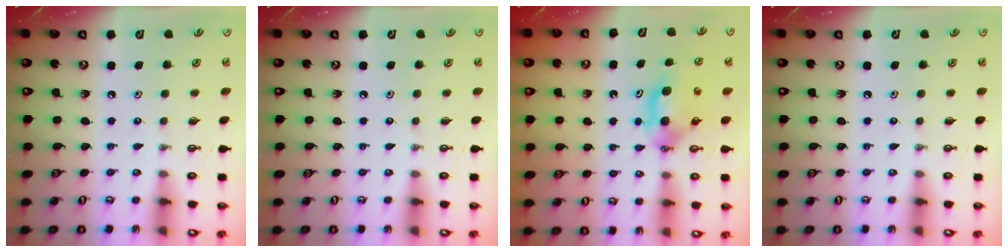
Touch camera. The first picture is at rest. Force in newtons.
{"total": 0.0}
{"total": 5.8, "press": 5.4, "slide": 2.0}
{"total": 0.0}